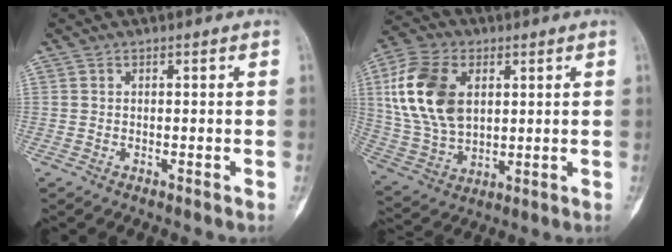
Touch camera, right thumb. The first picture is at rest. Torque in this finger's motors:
{"motor_torque": [-0.68, 2.00, 1.34, 1.02, 0.52]}